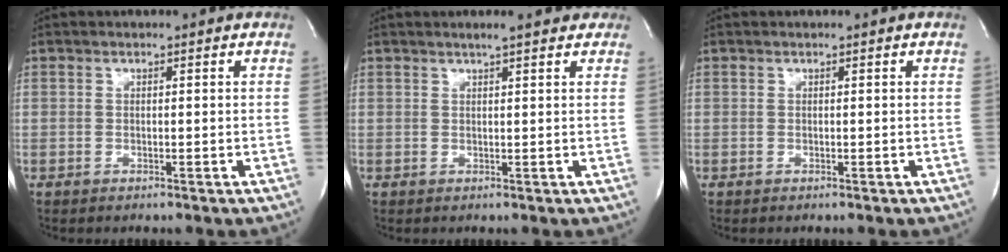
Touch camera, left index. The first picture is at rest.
{"total": 4.0, "force": [3.2, 0.7, 2.2], "torque": [-0.031, 0.013, 0.039]}
{"total": 0.0}